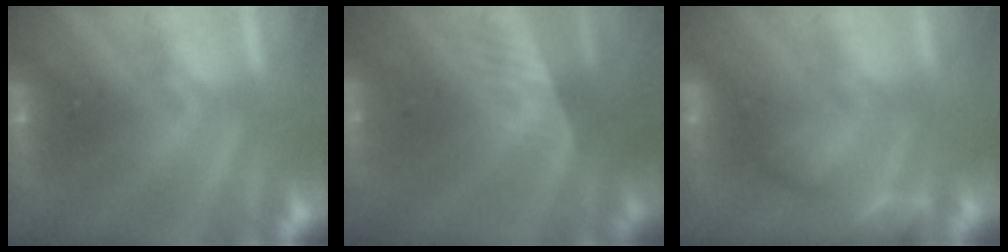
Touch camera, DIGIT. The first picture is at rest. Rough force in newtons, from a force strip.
{"total": 3.0}
{"total": 4.6}